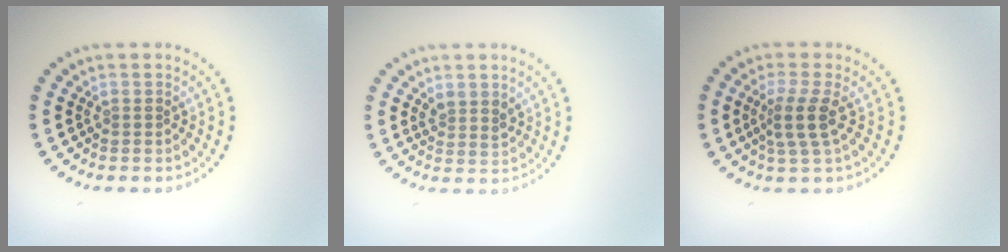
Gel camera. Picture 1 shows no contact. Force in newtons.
{"total": 1.6, "press": 1.3, "slide": 0.9}
{"total": 2.8, "press": 2.2, "slide": 1.8}